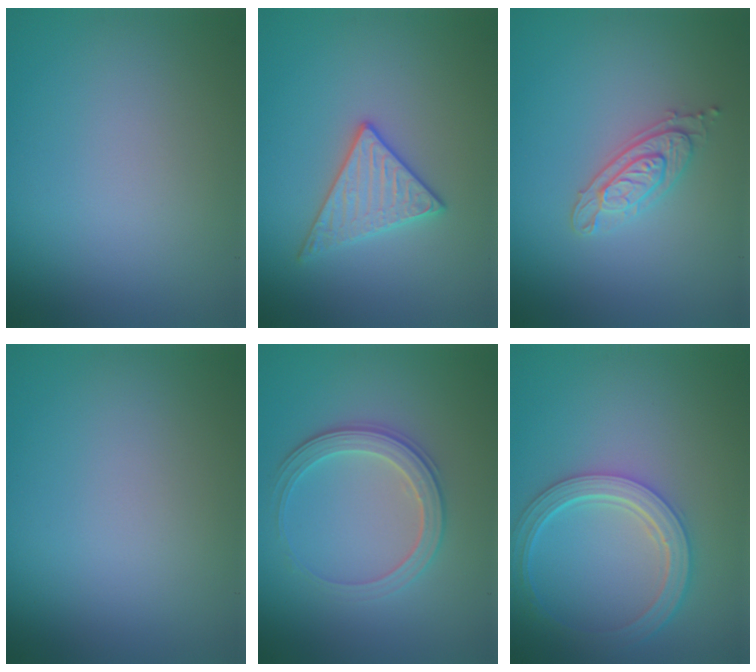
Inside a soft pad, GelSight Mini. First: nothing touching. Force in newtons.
{"total": 2.9, "press": 2.9, "slide": 0.4}
{"total": 2.6, "press": 2.4, "slide": 1.0}
{"total": 0.0}
{"total": 3.1, "press": 2.9, "slide": 1.1}
{"total": 5.0, "press": 3.9, "slide": 3.1}